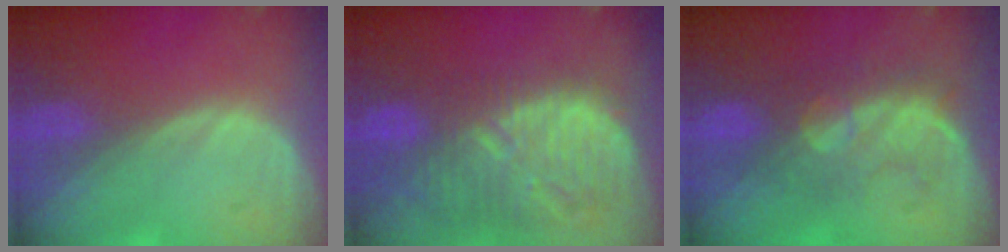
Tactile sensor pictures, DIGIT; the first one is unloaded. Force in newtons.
{"total": 12.8, "press": 11.3, "slide": 6.2}
{"total": 8.0, "press": 7.8, "slide": 1.6}